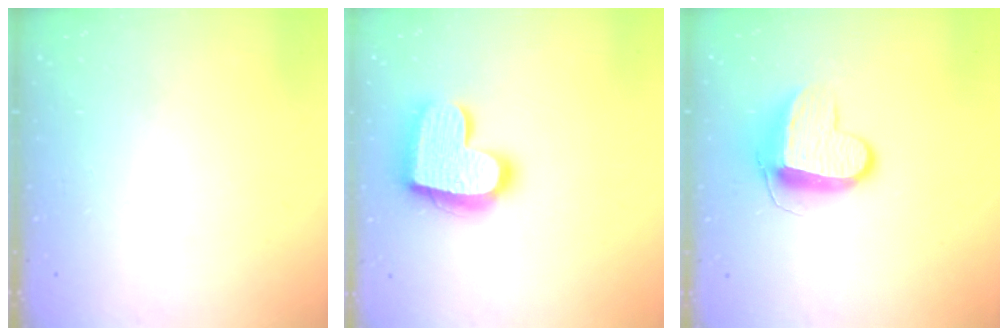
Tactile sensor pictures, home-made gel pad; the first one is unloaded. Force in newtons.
{"total": 18.0, "press": 18.0, "slide": 1.1}
{"total": 10.9, "press": 10.8, "slide": 0.6}